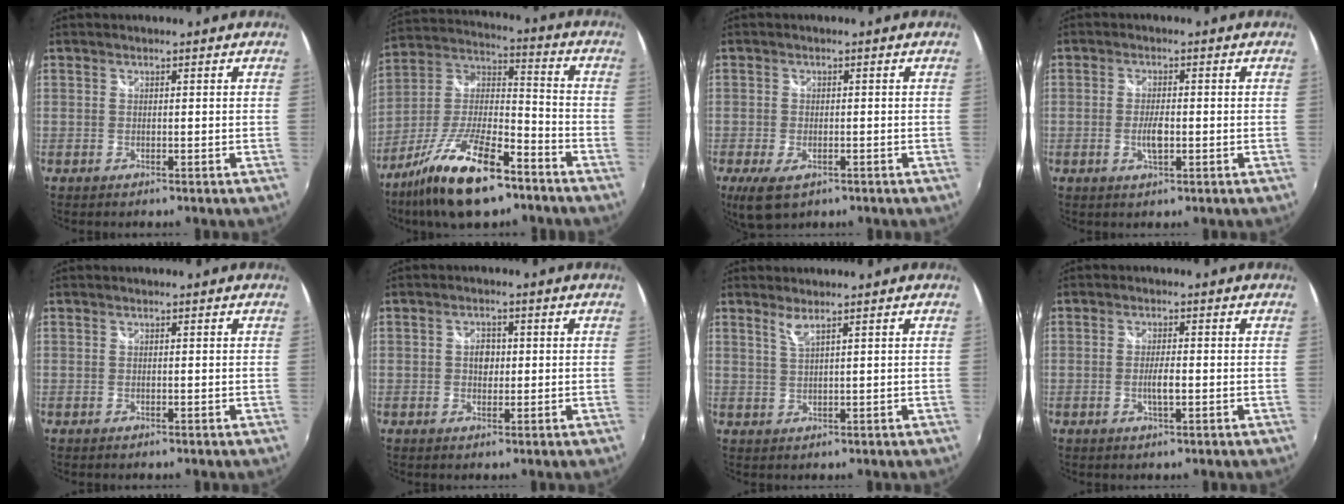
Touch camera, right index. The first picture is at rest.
{"total": 20.2, "force": [-12.6, 7.0, 14.1], "torque": [-0.280, -0.018, -0.228]}
{"total": 5.8, "force": [-3.1, 3.0, 4.0], "torque": [-0.091, -0.021, -0.053]}
{"total": 3.5, "force": [-0.8, 1.2, 3.1], "torque": [-0.062, -0.004, -0.015]}
{"total": 0.0}
{"total": 2.8, "force": [0.1, 2.2, 1.8], "torque": [-0.026, 0.006, 0.000]}
{"total": 2.1, "force": [1.5, -0.2, 1.4], "torque": [-0.028, -0.004, 0.028]}
{"total": 2.8, "force": [-0.6, 0.5, 2.6], "torque": [-0.049, -0.003, -0.011]}